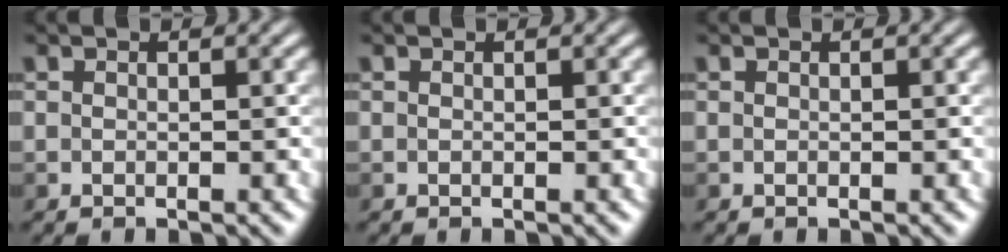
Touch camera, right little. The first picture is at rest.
{"total": 0.0}
{"total": 0.0}